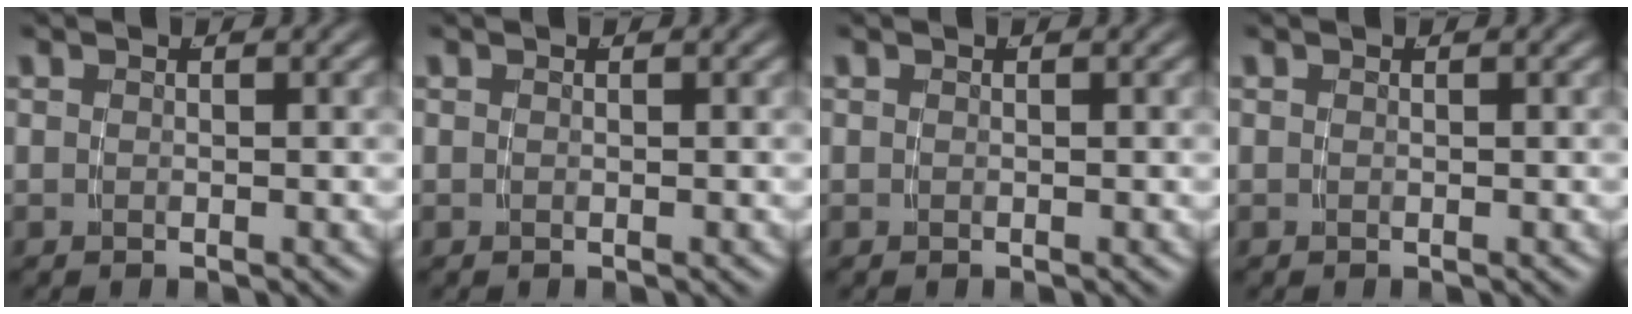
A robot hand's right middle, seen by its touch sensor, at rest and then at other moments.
{"total": 0.0}
{"total": 0.0}
{"total": 0.0}